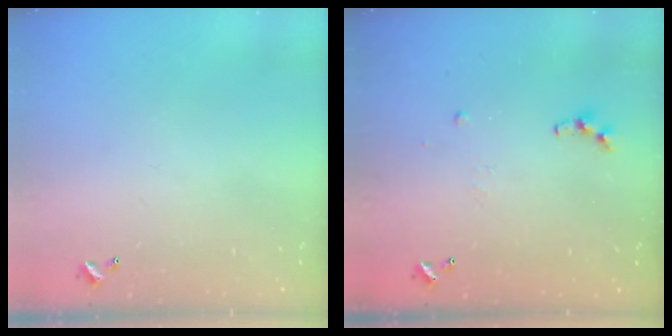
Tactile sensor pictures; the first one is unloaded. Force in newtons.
{"total": 7.2, "press": 7.1, "slide": 0.7}